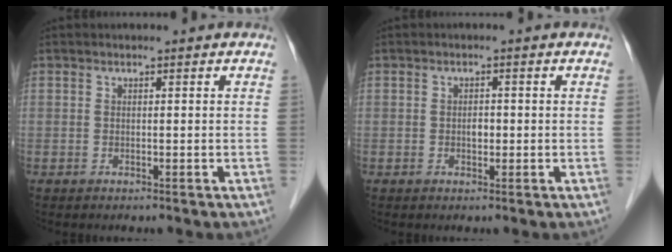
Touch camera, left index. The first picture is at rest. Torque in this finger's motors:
{"motor_torque": [0.05, 0.04, 0.01, 0.00]}